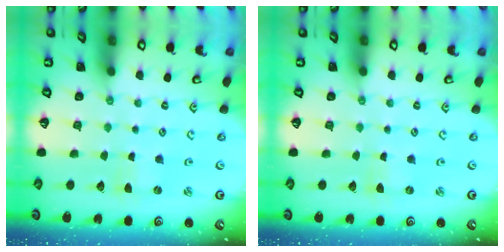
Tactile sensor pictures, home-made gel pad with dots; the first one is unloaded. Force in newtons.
{"total": 0.0}